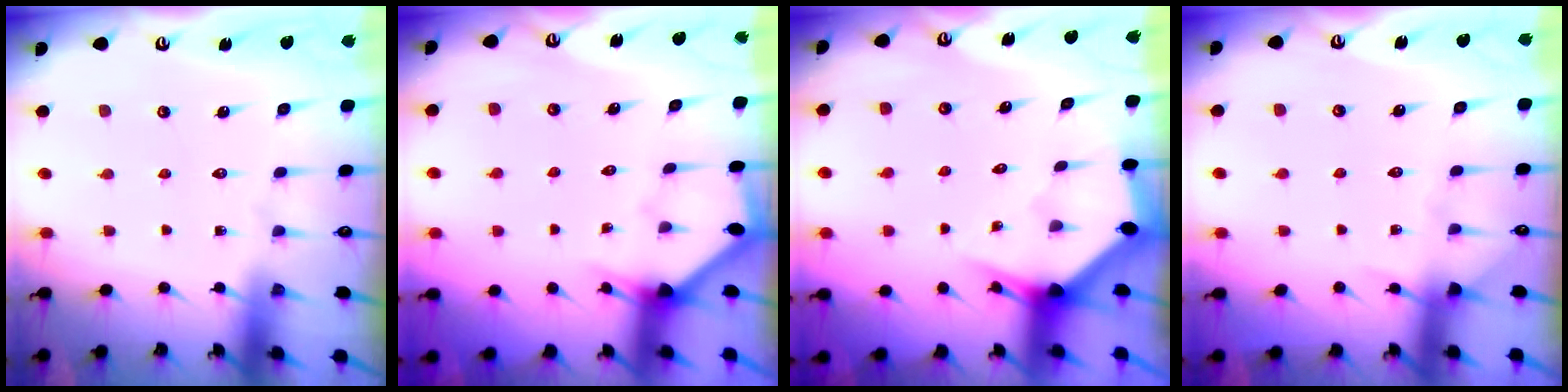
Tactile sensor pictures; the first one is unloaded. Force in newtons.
{"total": 2.6, "press": 2.6, "slide": 0.3}
{"total": 2.9, "press": 2.9, "slide": 0.2}
{"total": 2.2, "press": 2.2, "slide": 0.2}